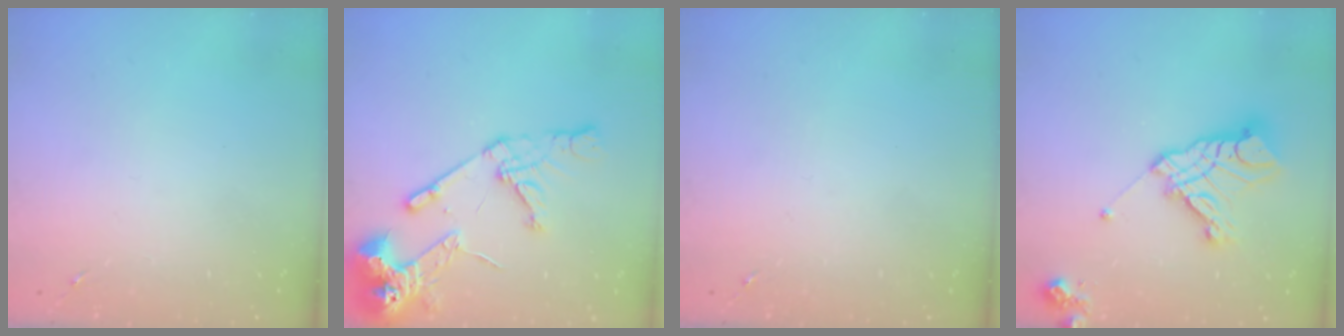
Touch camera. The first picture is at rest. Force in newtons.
{"total": 17.1, "press": 17.0, "slide": 2.1}
{"total": 0.0}
{"total": 16.6, "press": 16.5, "slide": 2.1}